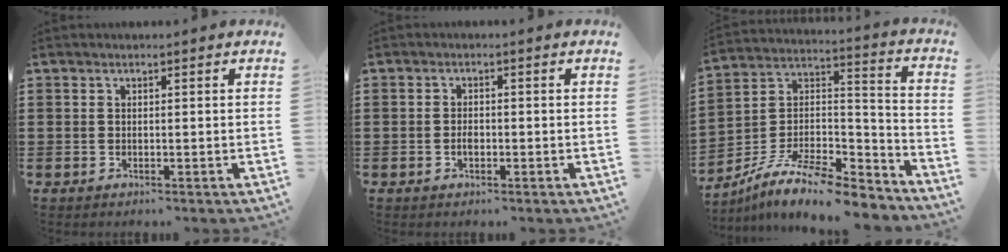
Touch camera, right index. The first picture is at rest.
{"total": 1.6, "force": [-0.6, 0.7, 1.3], "torque": [-0.026, -0.002, -0.010]}
{"total": 11.0, "force": [-8.8, 3.1, 5.9], "torque": [-0.109, 0.020, -0.170]}